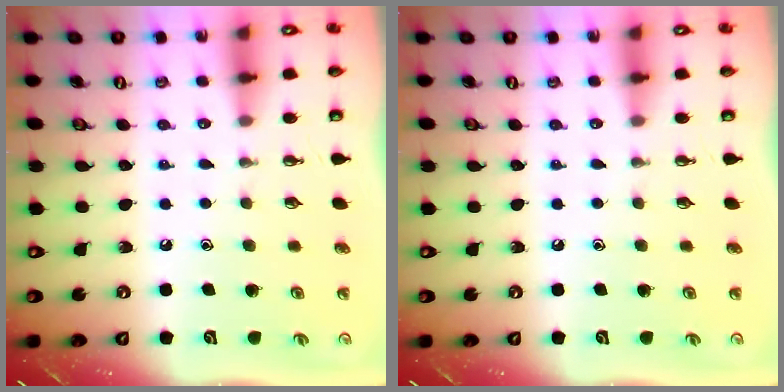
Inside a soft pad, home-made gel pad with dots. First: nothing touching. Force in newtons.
{"total": 0.0}